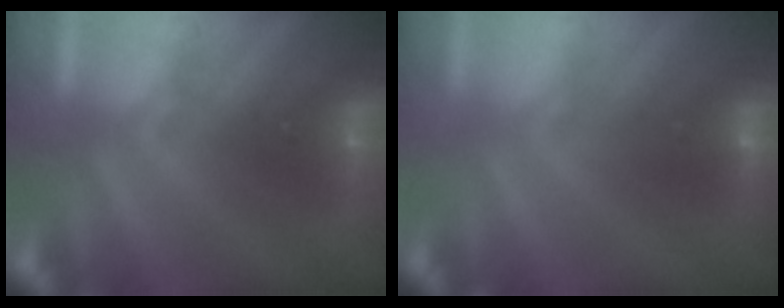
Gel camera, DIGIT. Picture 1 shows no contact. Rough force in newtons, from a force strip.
{"total": 2.9}